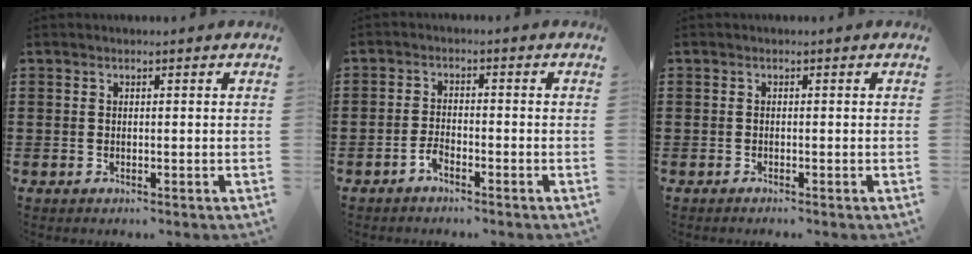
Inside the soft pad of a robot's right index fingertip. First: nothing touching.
{"total": 2.2, "force": [-1.7, 0.8, 1.1], "torque": [-0.031, 0.001, -0.037]}
{"total": 0.5, "force": [-0.5, -0.1, 0.0], "torque": [-0.001, -0.002, -0.010]}